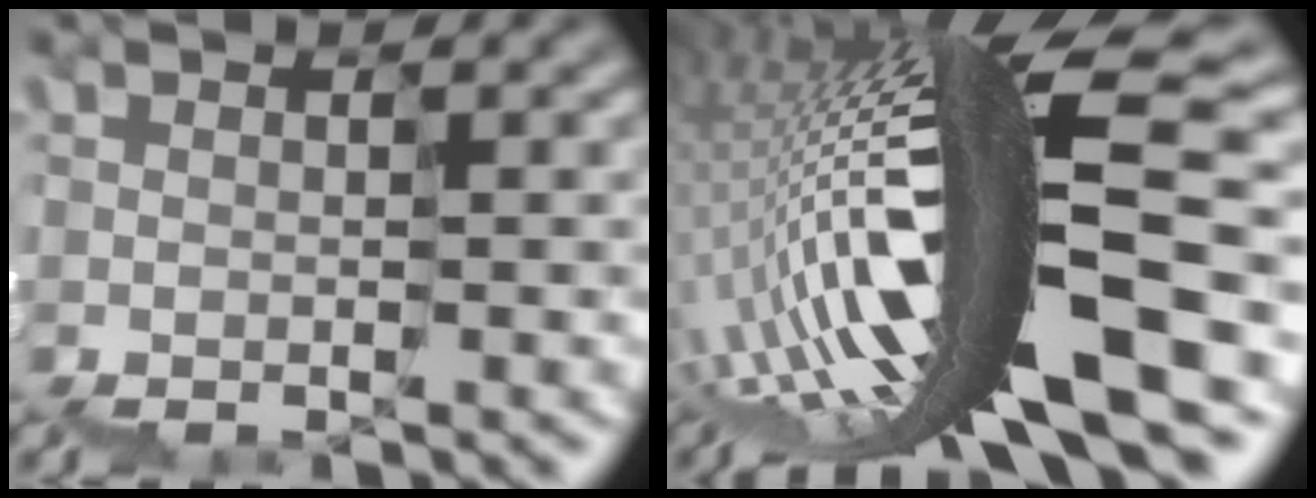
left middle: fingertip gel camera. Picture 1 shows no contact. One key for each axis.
{"total": 15.2, "fx": -2.1, "fy": 2.8, "fz": 14.8, "tx": -0.268, "ty": 0.049, "tz": -0.039}